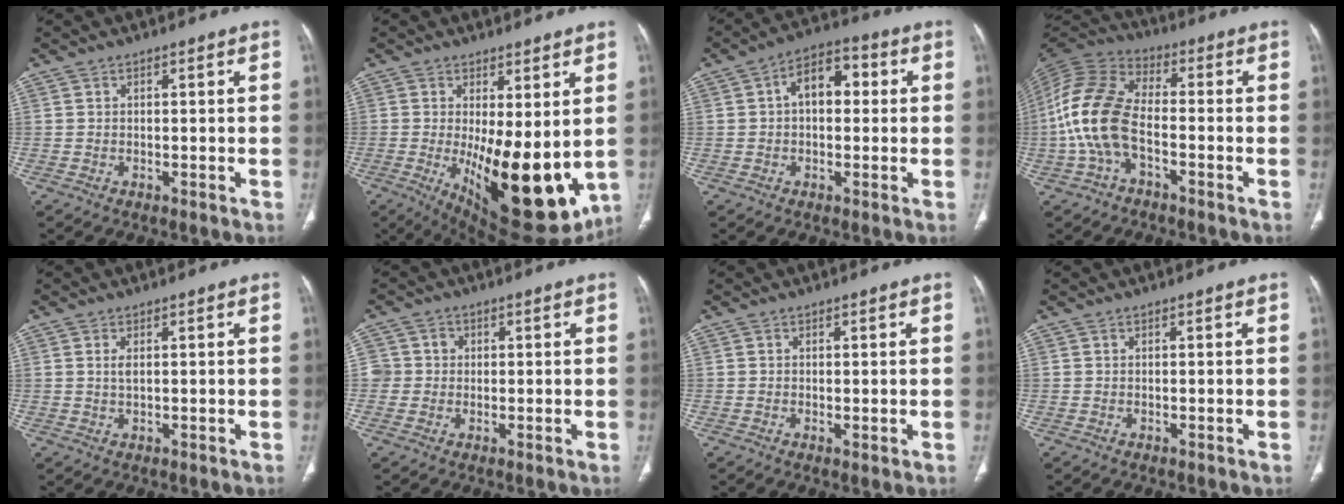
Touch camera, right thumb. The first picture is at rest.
{"total": 19.3, "force": [-1.6, 7.7, 17.7], "torque": [-0.249, -0.042, 0.004]}
{"total": 8.6, "force": [1.2, 5.3, 6.7], "torque": [-0.083, 0.027, 0.010]}
{"total": 14.1, "force": [-3.2, 7.9, 11.2], "torque": [-0.245, 0.034, -0.069]}
{"total": 1.7, "force": [0.5, 0.7, 1.5], "torque": [-0.033, -0.001, 0.013]}
{"total": 3.9, "force": [0.3, 3.9, 0.4], "torque": [0.022, 0.011, 0.005]}
{"total": 0.9, "force": [-0.1, 0.3, 0.8], "torque": [-0.019, -0.005, -0.001]}
{"total": 0.0}